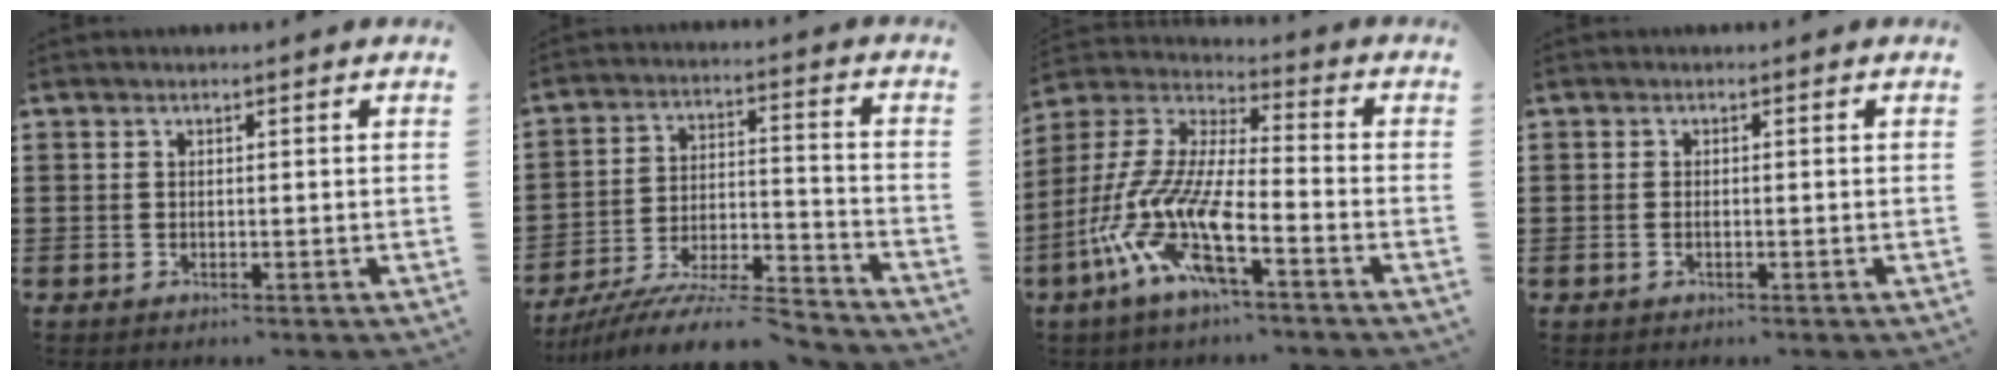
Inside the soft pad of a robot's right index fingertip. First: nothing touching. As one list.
[{"total": 9.8, "force": [-9.0, 0.7, 3.9], "torque": [-0.056, 0.017, -0.171]}, {"total": 11.7, "force": [-7.4, 2.3, 8.8], "torque": [-0.229, -0.027, -0.159]}, {"total": 0.5, "force": [-0.3, 0.1, 0.5], "torque": [-0.009, -0.004, -0.004]}]